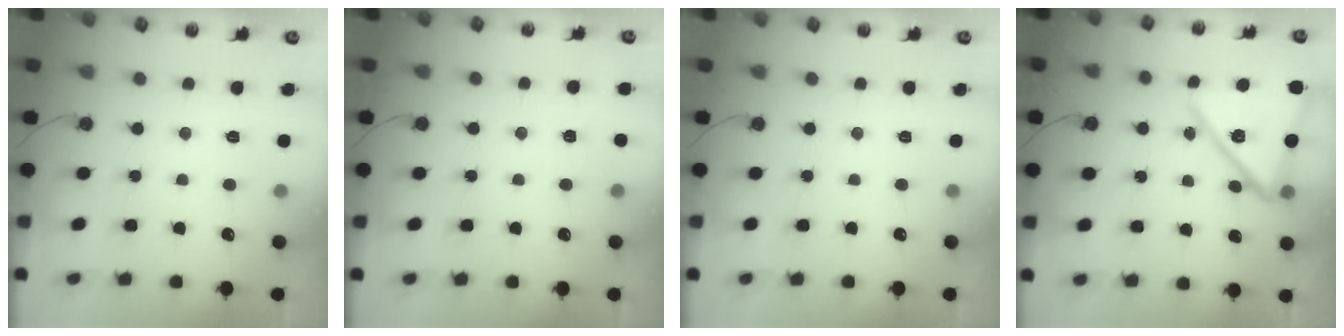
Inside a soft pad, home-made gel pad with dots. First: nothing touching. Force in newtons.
{"total": 2.9, "press": 2.9, "slide": 0.2}
{"total": 0.0}
{"total": 15.7, "press": 15.6, "slide": 1.0}